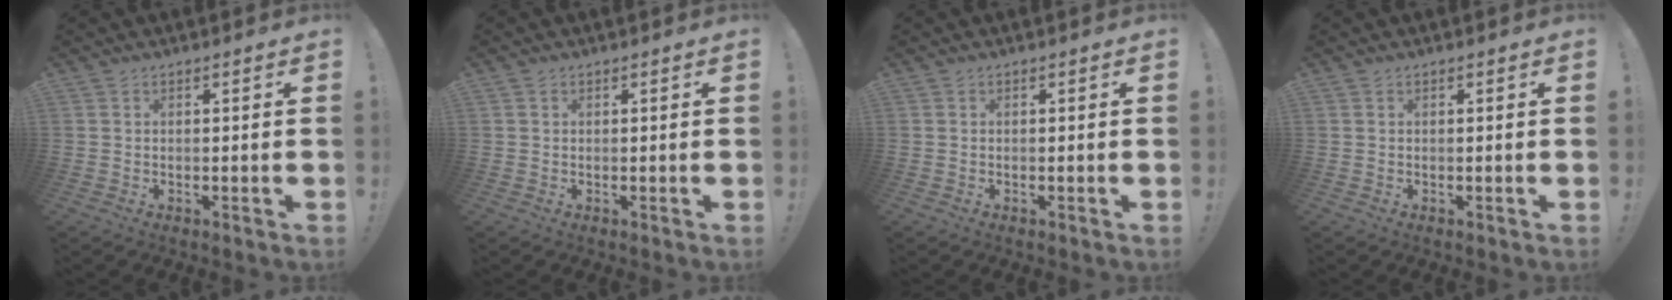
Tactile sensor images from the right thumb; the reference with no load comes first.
{"total": 0.5, "force": [0.3, 0.5, 0.0], "torque": [0.007, -0.002, 0.004]}
{"total": 0.0}
{"total": 0.0}